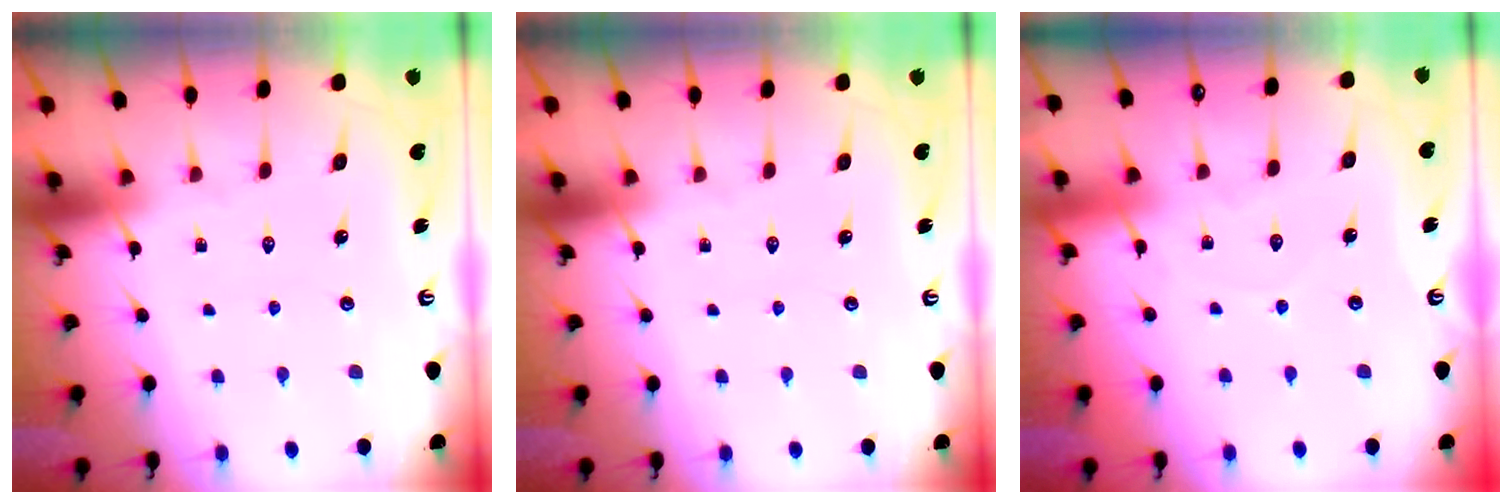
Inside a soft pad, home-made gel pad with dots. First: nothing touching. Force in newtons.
{"total": 0.0}
{"total": 2.6, "press": 2.6, "slide": 0.3}